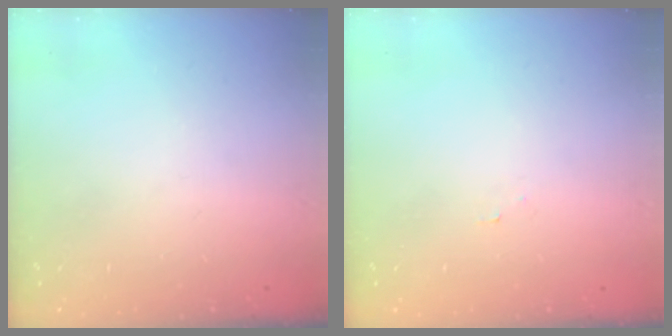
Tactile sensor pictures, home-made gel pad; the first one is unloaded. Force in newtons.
{"total": 2.2, "press": 2.2, "slide": 0.2}